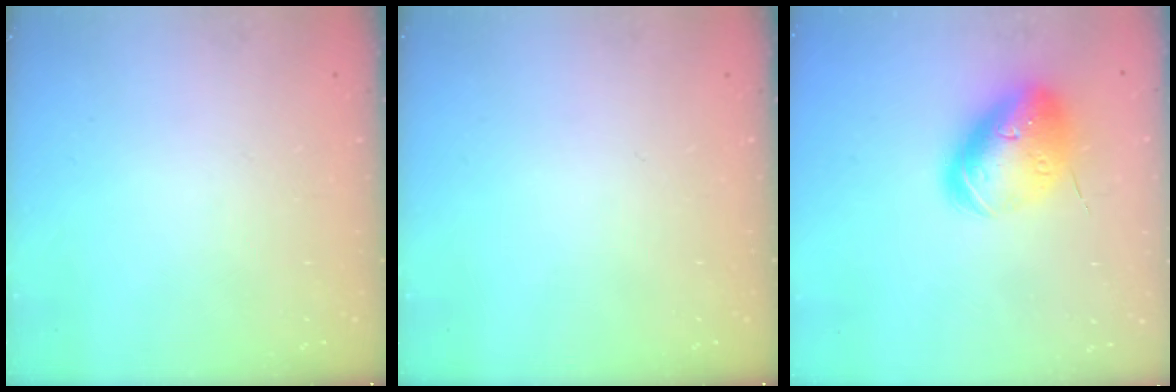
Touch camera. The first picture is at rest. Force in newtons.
{"total": 0.0}
{"total": 17.5, "press": 17.3, "slide": 2.8}